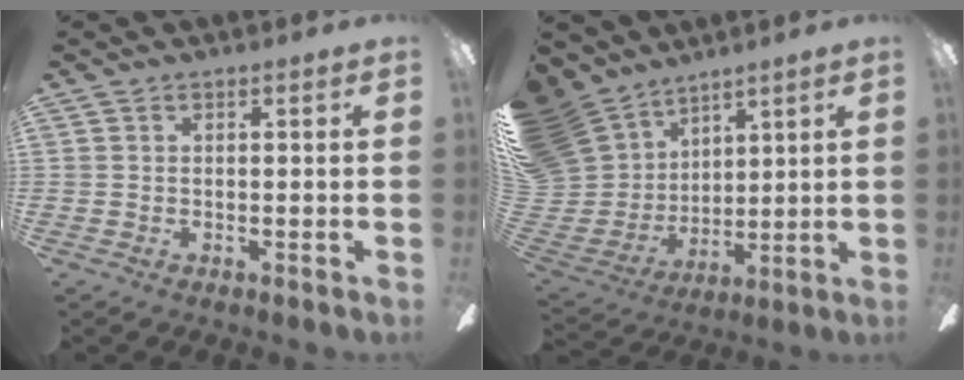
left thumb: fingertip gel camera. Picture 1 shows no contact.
{"total": 16.1, "force": [8.8, 12.6, 4.9], "torque": [-0.155, -0.052, 0.184]}